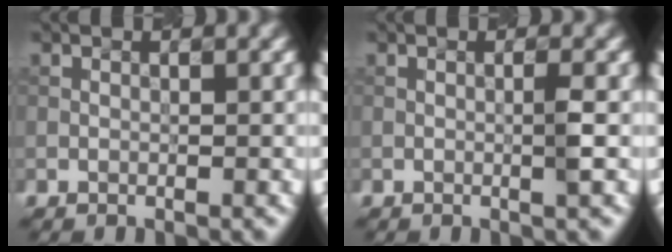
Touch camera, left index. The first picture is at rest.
{"total": 0.9, "force": [-0.2, -0.1, 0.9], "torque": [-0.023, 0.003, 0.000]}